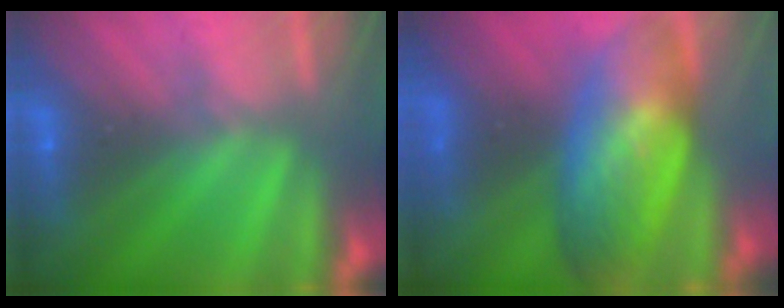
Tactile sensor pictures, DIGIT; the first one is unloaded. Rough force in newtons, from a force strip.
{"total": 6.5}